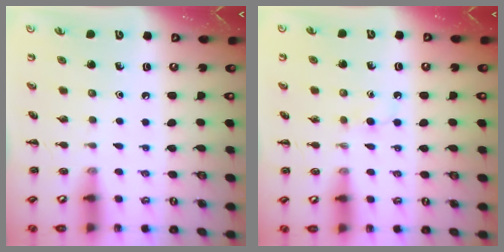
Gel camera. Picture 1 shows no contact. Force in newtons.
{"total": 2.7, "press": 2.5, "slide": 1.0}